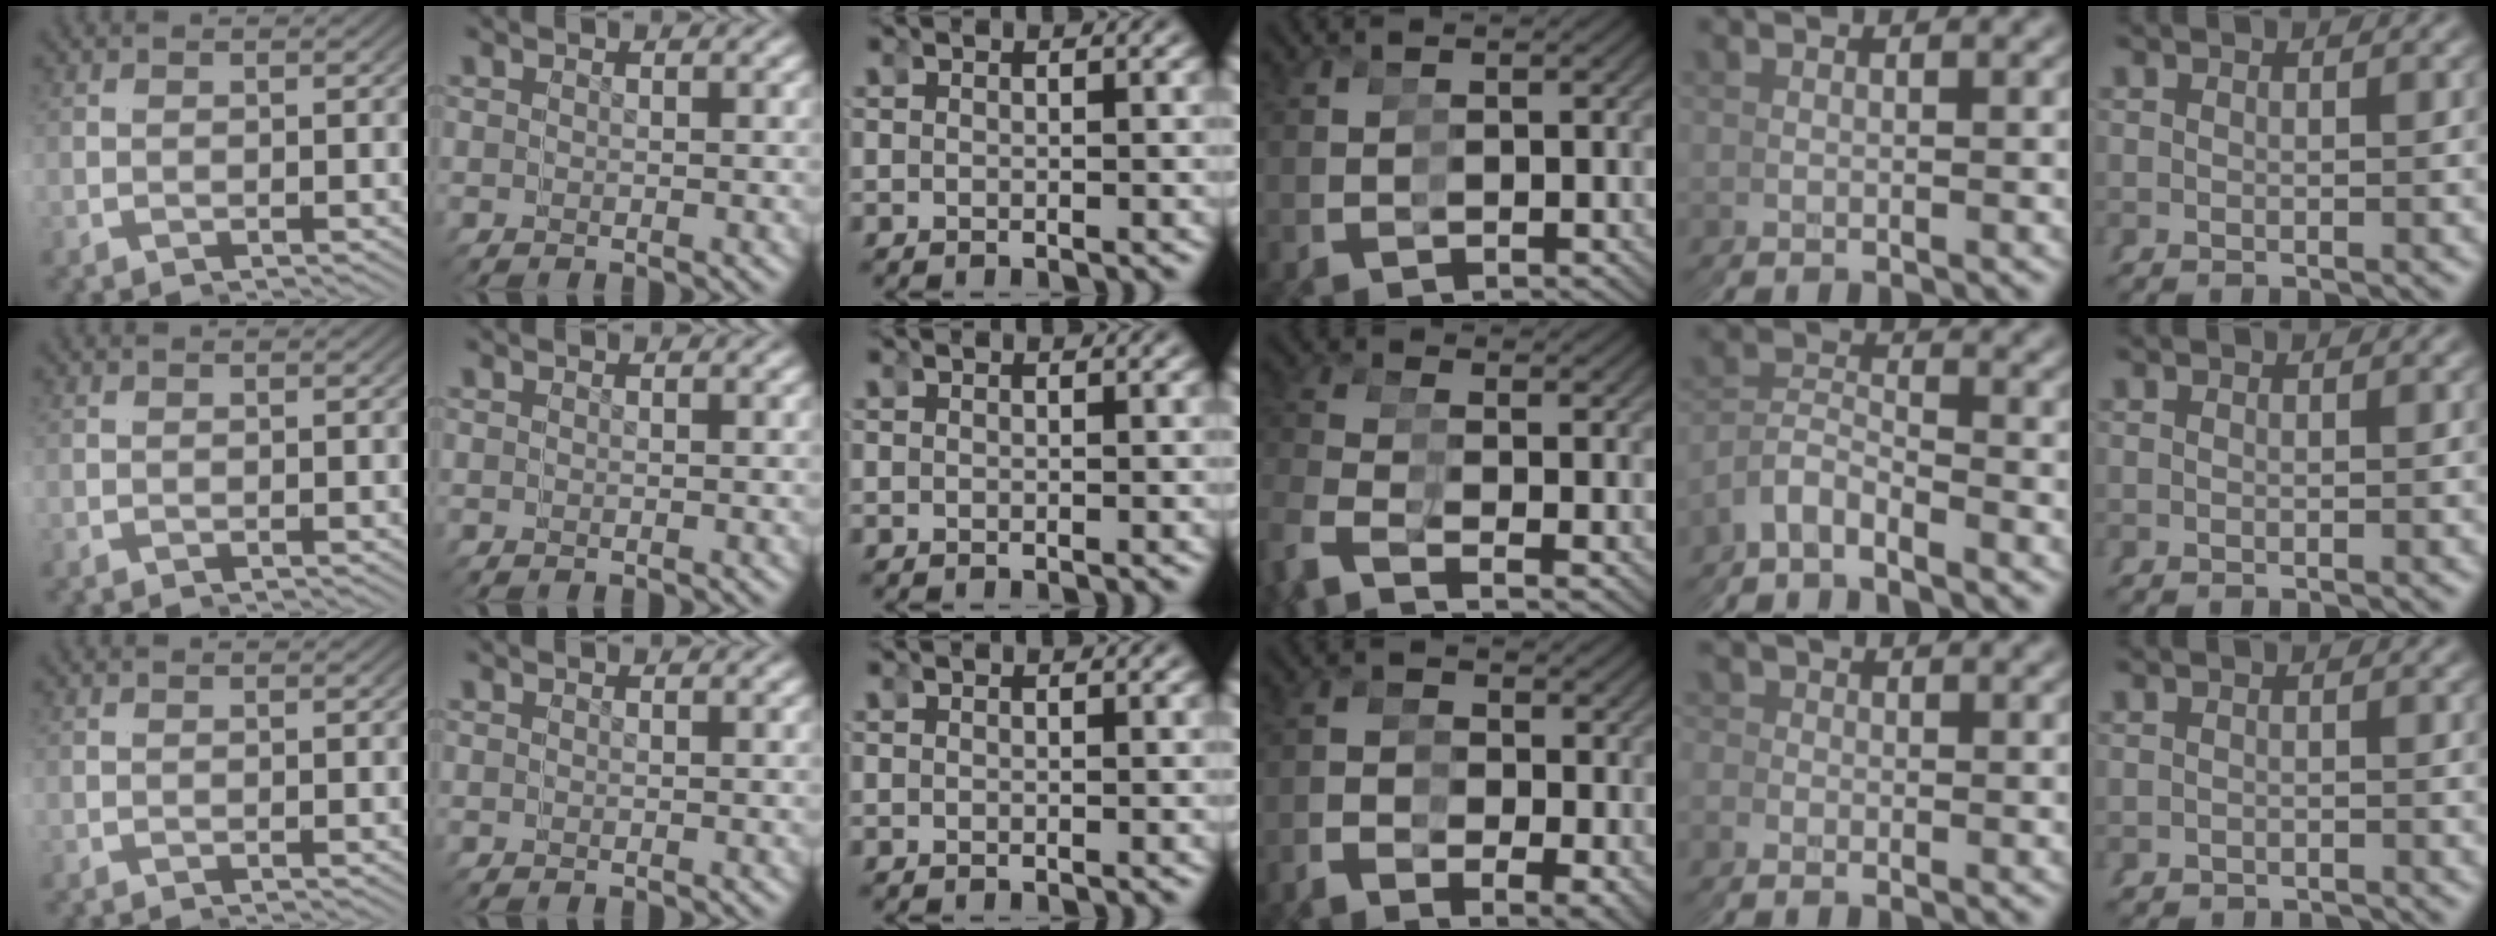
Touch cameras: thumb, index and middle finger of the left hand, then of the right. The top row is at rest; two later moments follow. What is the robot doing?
{"motion": "grasp_and_lifting", "object": "hoodie"}